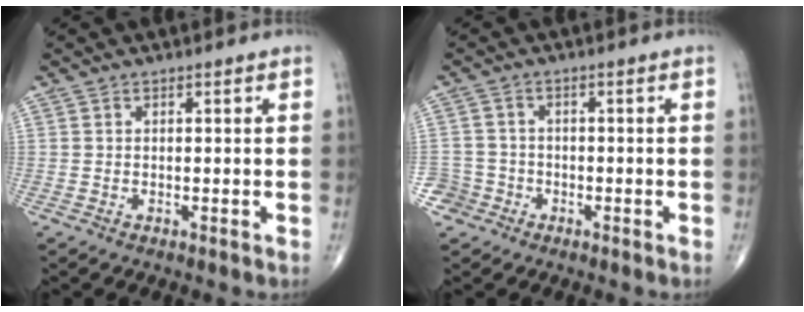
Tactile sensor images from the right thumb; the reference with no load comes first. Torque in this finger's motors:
{"motor_torque": [0.13, 0.02, 0.01, -0.07, 0.01]}